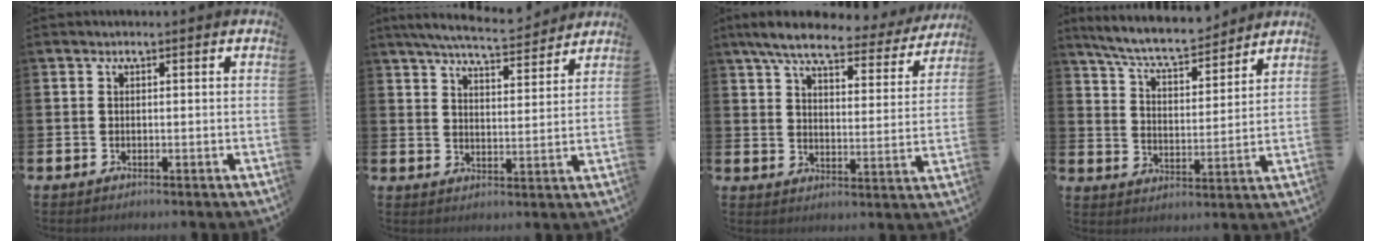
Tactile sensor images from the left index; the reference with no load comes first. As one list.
[{"total": 6.5, "force": [6.2, 0.5, 1.8], "torque": [-0.046, -0.037, 0.108]}, {"total": 7.6, "force": [6.7, 1.6, 3.3], "torque": [-0.088, -0.031, 0.114]}, {"total": 7.8, "force": [7.3, 1.1, 2.6], "torque": [-0.078, -0.044, 0.129]}]